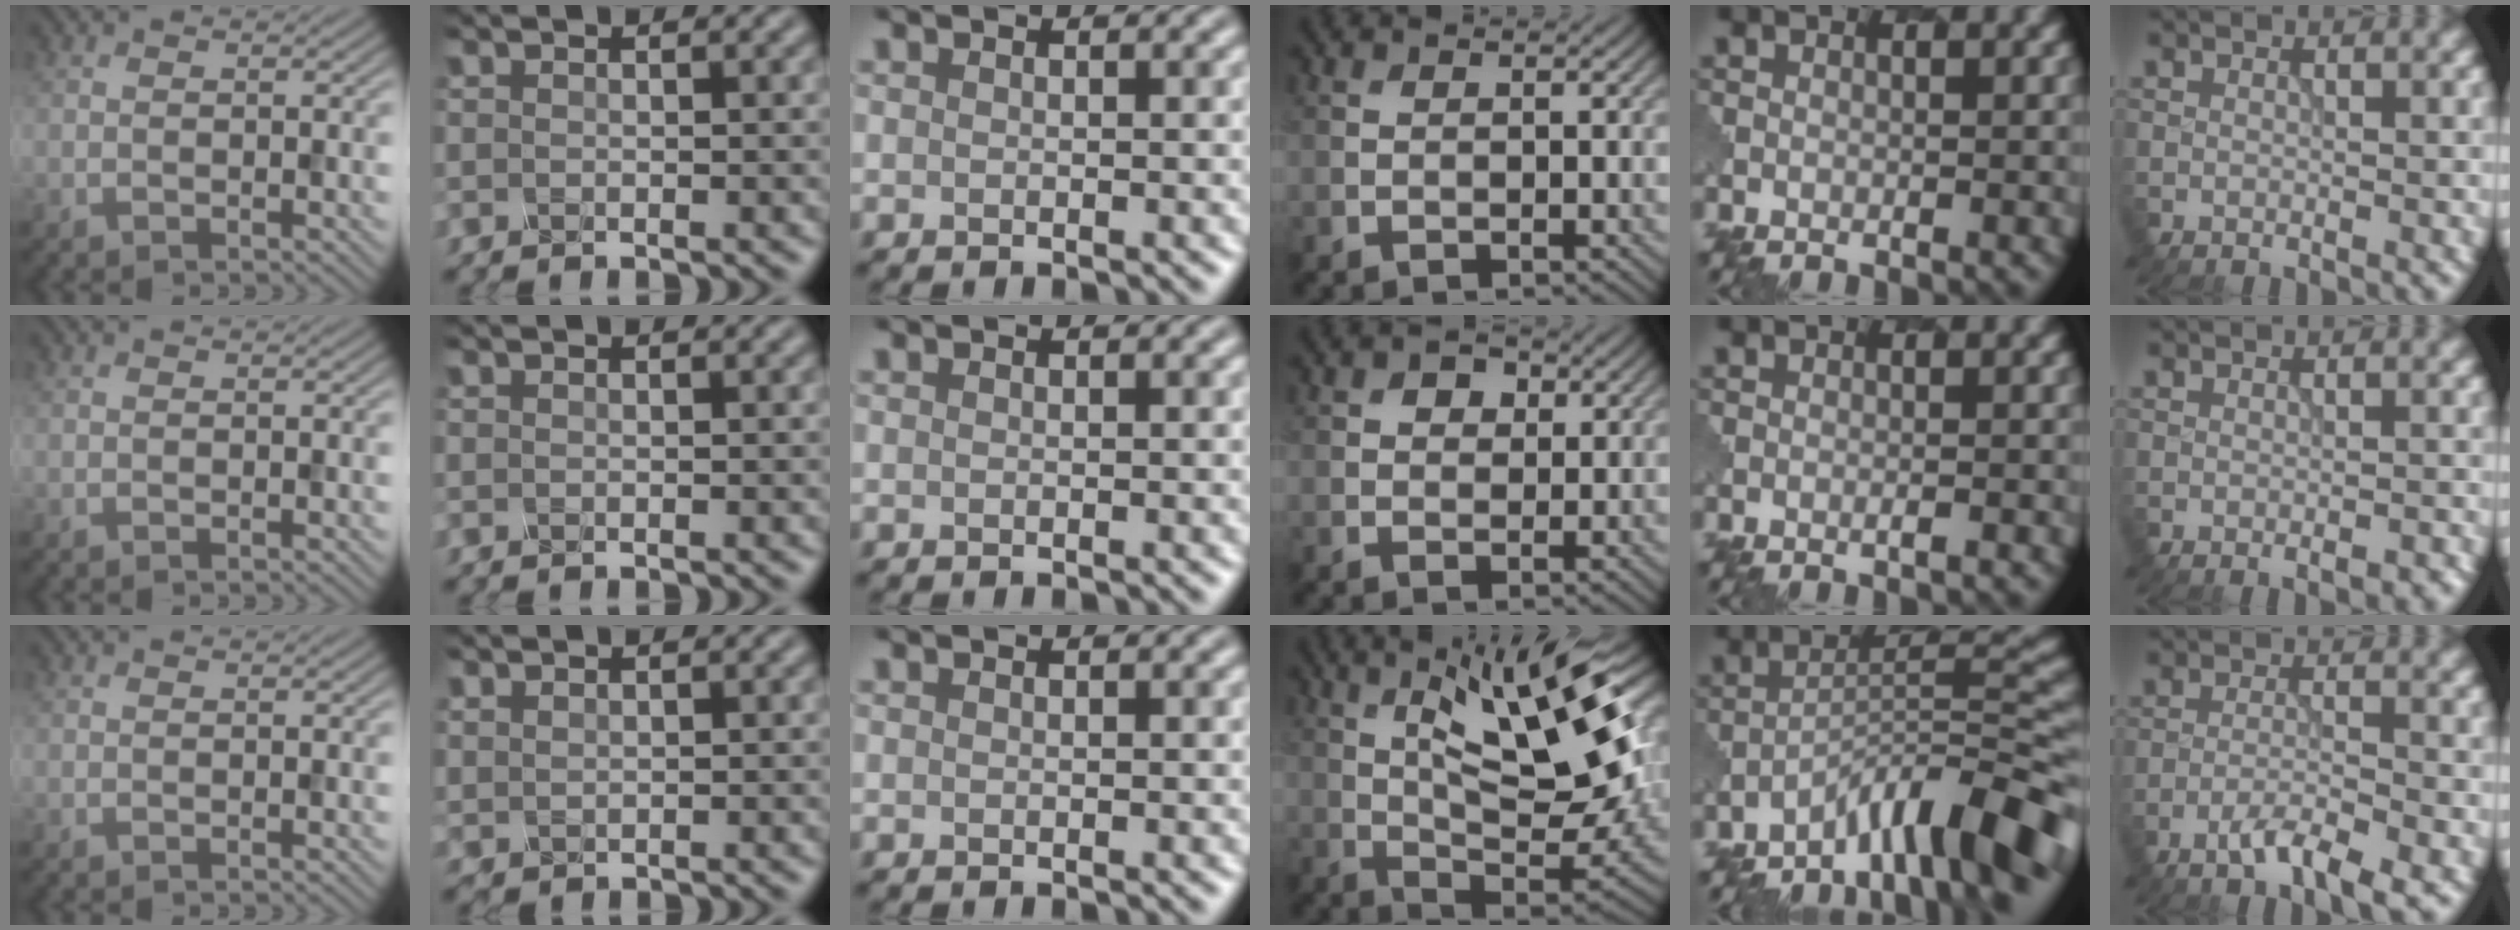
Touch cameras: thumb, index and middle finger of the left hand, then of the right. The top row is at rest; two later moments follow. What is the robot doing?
{"motion": "twist", "object": "rubiks cube"}